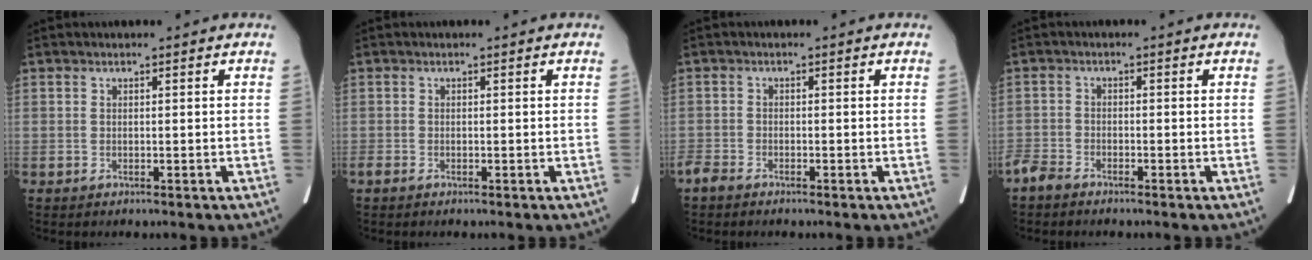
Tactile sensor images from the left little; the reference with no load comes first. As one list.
[{"total": 0.6, "force": [-0.5, 0.2, 0.3], "torque": [-0.013, -0.002, -0.010]}, {"total": 2.1, "force": [-1.9, 0.6, 0.7], "torque": [-0.021, -0.003, -0.035]}, {"total": 2.8, "force": [-2.6, 0.8, 0.8], "torque": [-0.017, -0.004, -0.051]}]